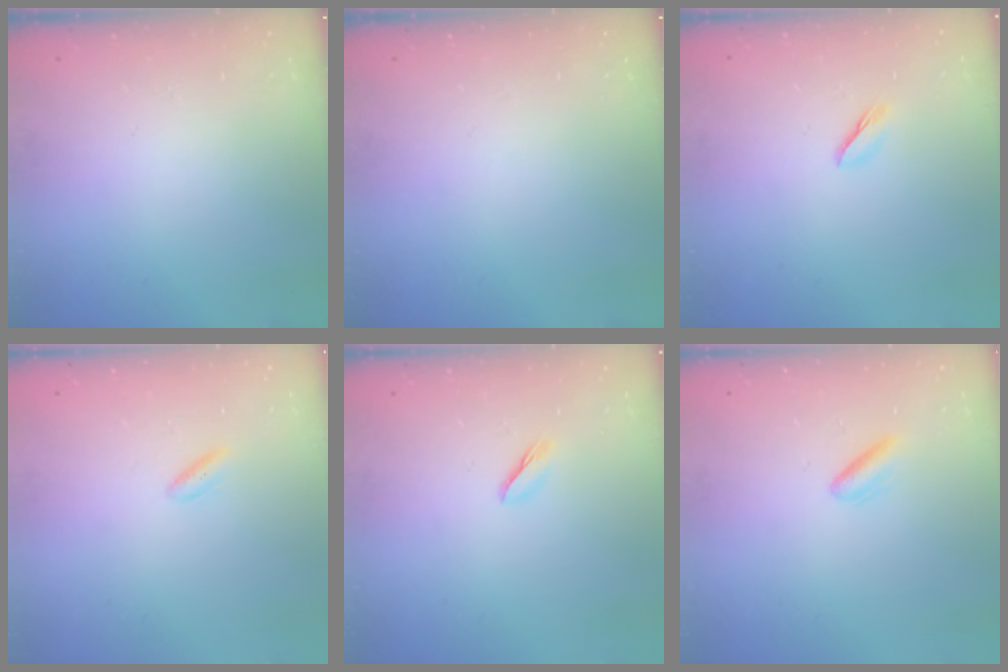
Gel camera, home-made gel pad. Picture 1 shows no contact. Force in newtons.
{"total": 0.0}
{"total": 2.5, "press": 2.5, "slide": 0.4}
{"total": 2.3, "press": 2.1, "slide": 1.0}
{"total": 2.5, "press": 2.5, "slide": 0.4}
{"total": 2.7, "press": 2.6, "slide": 0.9}